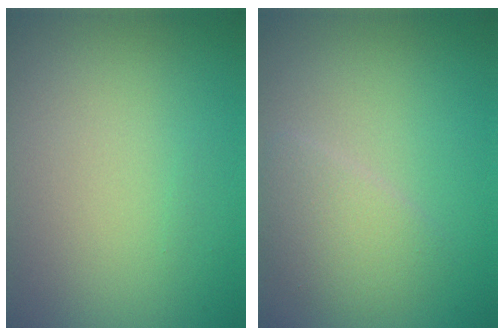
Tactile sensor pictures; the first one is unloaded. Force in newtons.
{"total": 2.5, "press": 2.5, "slide": 0.1}